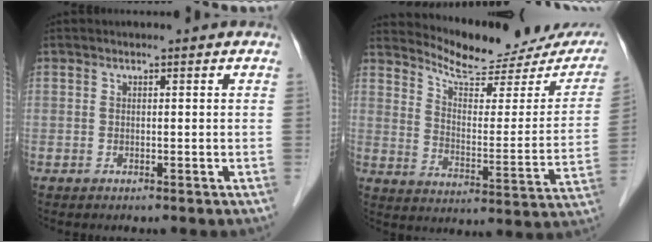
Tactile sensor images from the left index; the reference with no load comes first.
{"total": 17.7, "force": [16.4, 3.9, 5.4], "torque": [-0.069, -0.055, 0.207]}